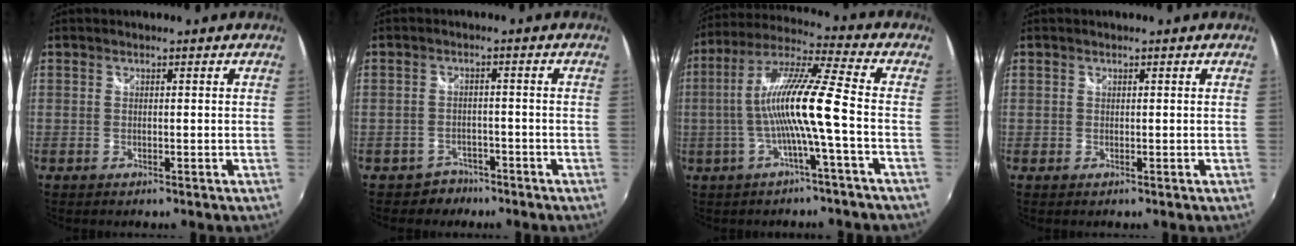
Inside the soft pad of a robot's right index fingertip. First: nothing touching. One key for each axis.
{"total": 4.0, "fx": -2.7, "fy": 2.9, "fz": 0.0, "tx": -0.009, "ty": 0.011, "tz": -0.042}
{"total": 12.6, "fx": -2.6, "fy": -0.8, "fz": 12.3, "tx": -0.229, "ty": 0.007, "tz": -0.045}
{"total": 0.6, "fx": 0.0, "fy": 0.6, "fz": 0.0, "tx": 0.002, "ty": 0.003, "tz": -0.001}